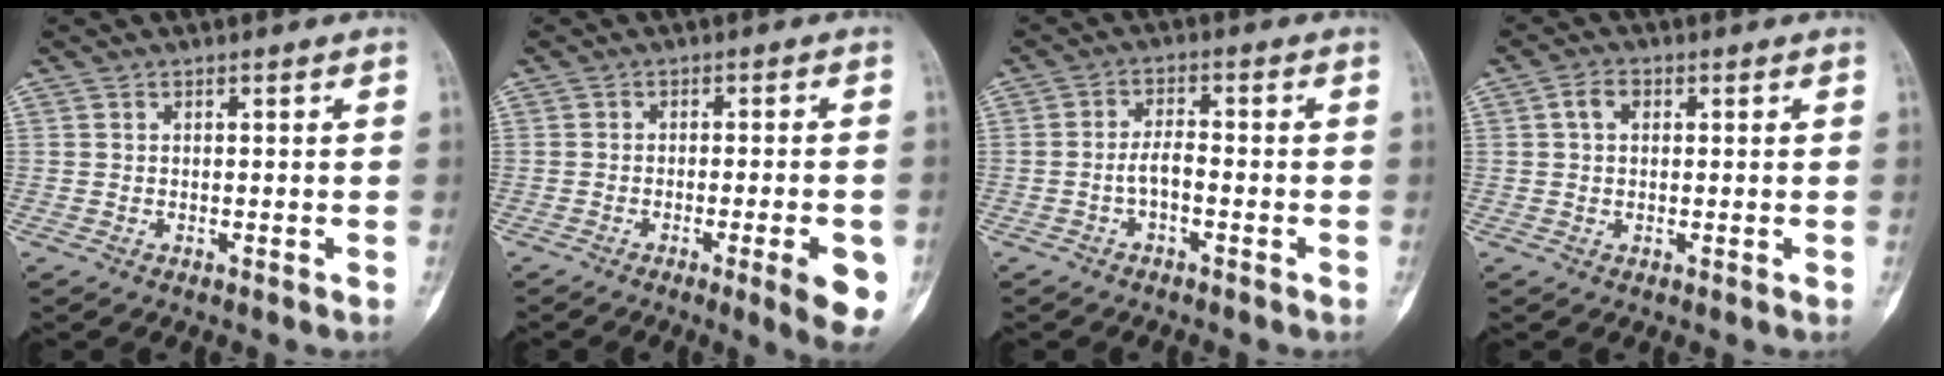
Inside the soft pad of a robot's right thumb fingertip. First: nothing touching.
{"total": 8.7, "force": [-3.2, 1.4, 8.0], "torque": [-0.099, -0.006, -0.039]}
{"total": 3.3, "force": [-1.3, 1.3, 2.7], "torque": [-0.050, 0.018, -0.026]}
{"total": 2.9, "force": [0.7, 2.0, 2.0], "torque": [-0.035, 0.010, 0.012]}